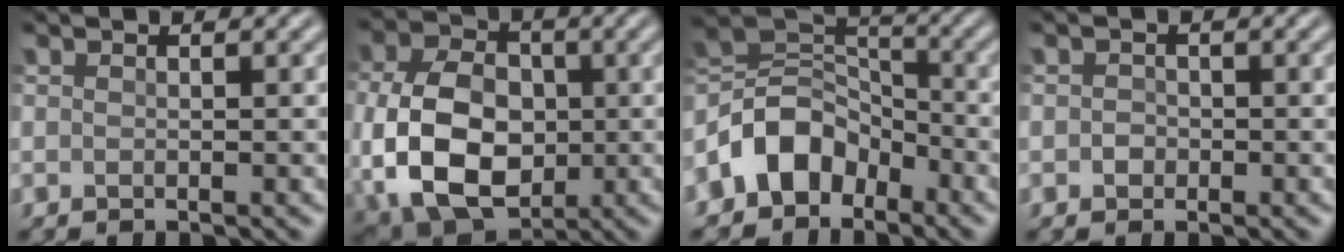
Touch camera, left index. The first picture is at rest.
{"total": 11.3, "force": [-1.3, 8.0, 7.9], "torque": [-0.170, -0.016, -0.027]}
{"total": 6.4, "force": [-3.7, 4.5, 2.7], "torque": [-0.034, 0.011, -0.084]}
{"total": 1.0, "force": [-0.2, 0.9, 0.3], "torque": [-0.002, -0.003, -0.007]}